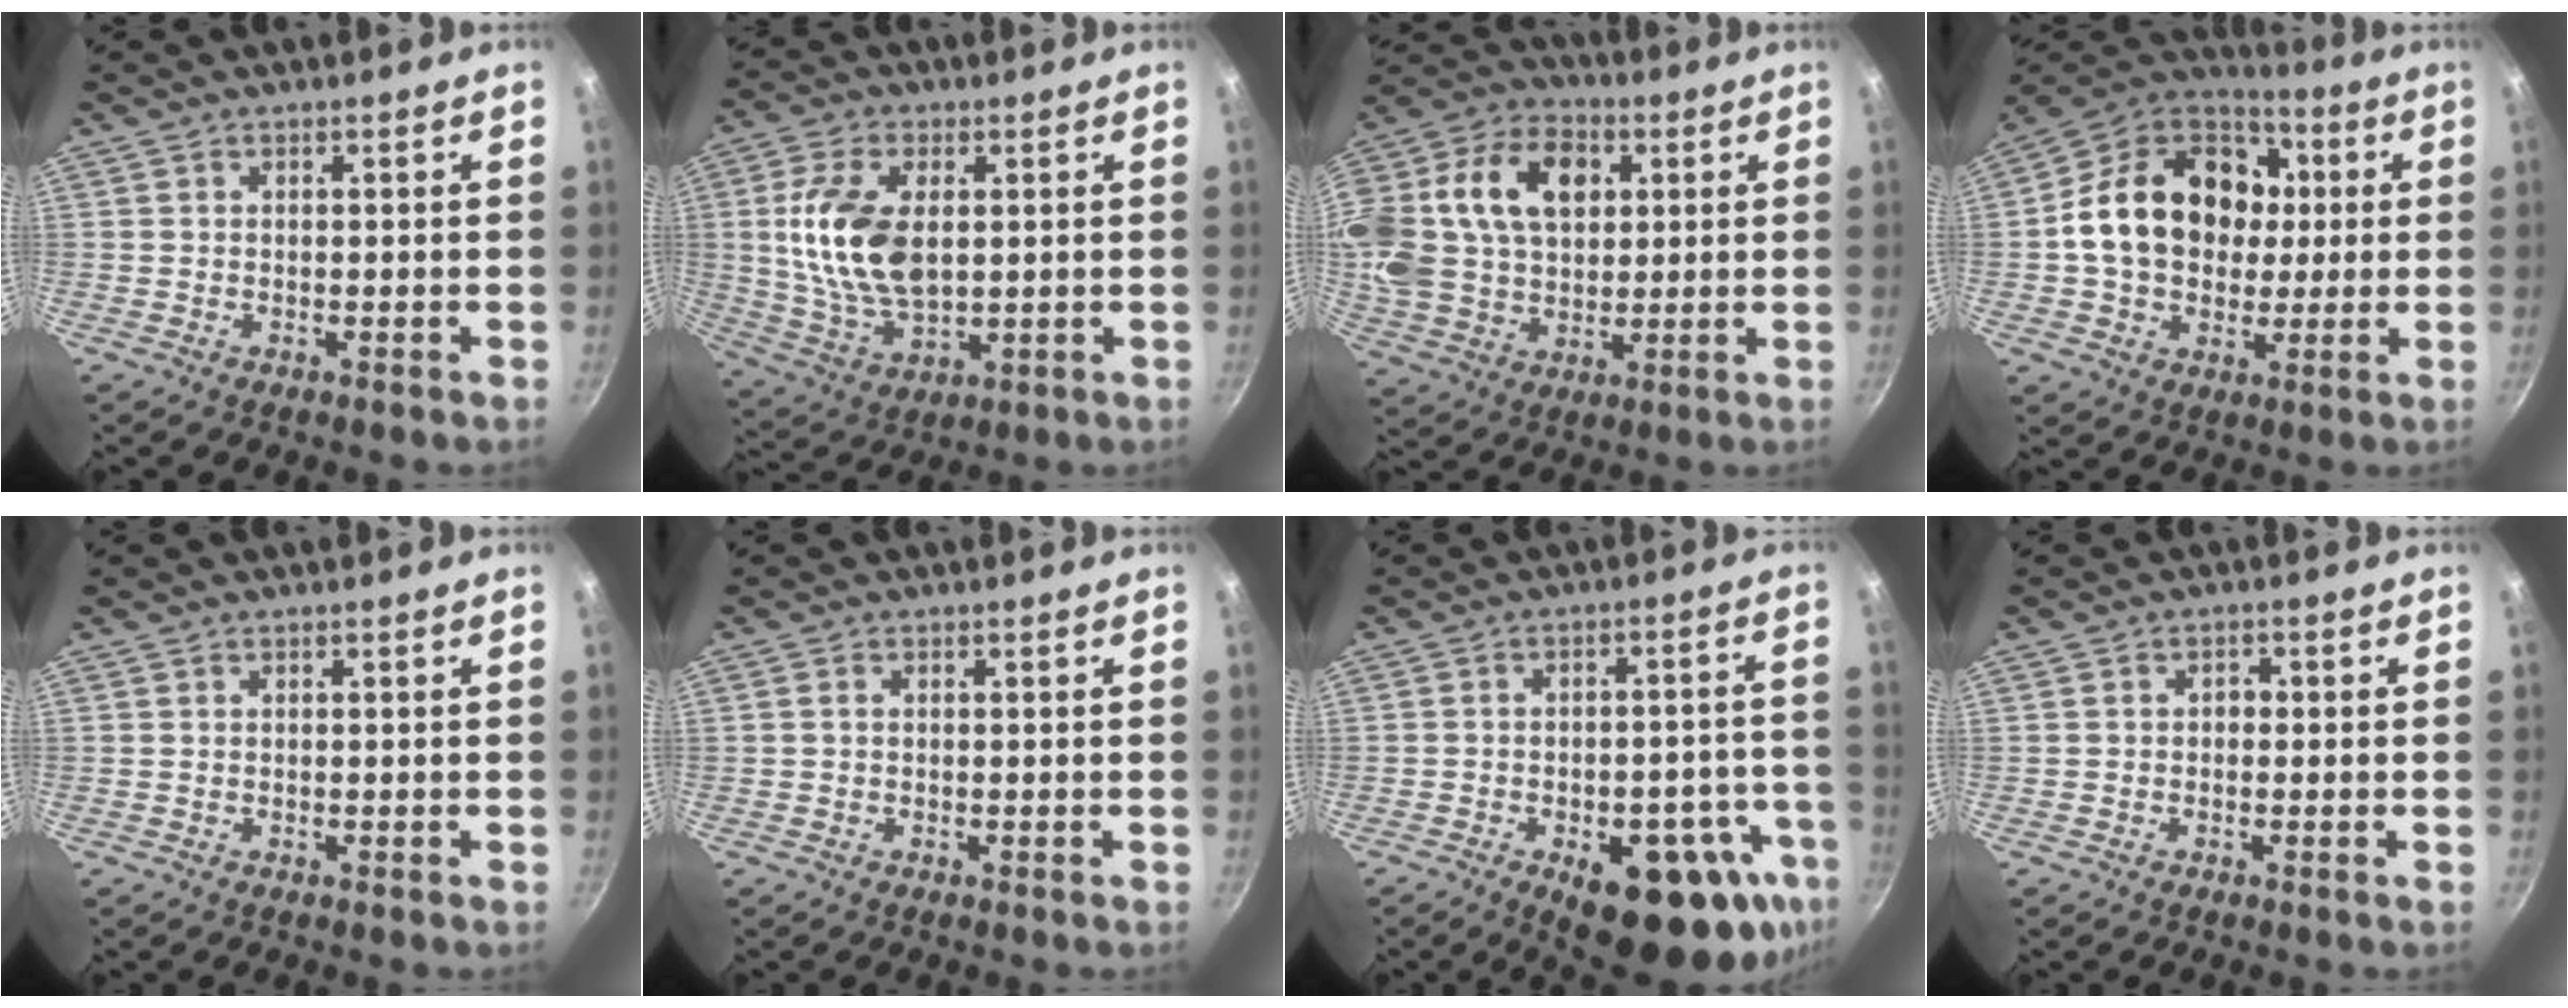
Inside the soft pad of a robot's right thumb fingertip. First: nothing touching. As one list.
[{"total": 14.8, "force": [2.1, 8.4, 11.9], "torque": [-0.219, -0.011, 0.046]}, {"total": 27.1, "force": [7.6, 18.8, 18.0], "torque": [-0.370, 0.027, 0.129]}, {"total": 22.0, "force": [1.9, 17.0, 13.9], "torque": [-0.214, 0.030, 0.024]}, {"total": 0.0}, {"total": 0.6, "force": [0.0, 0.5, 0.4], "torque": [-0.007, 0.004, -0.001]}, {"total": 20.4, "force": [-9.9, 9.4, 15.2], "torque": [-0.123, 0.031, -0.121]}, {"total": 1.5, "force": [-0.3, 1.2, 0.9], "torque": [-0.009, 0.006, -0.007]}]